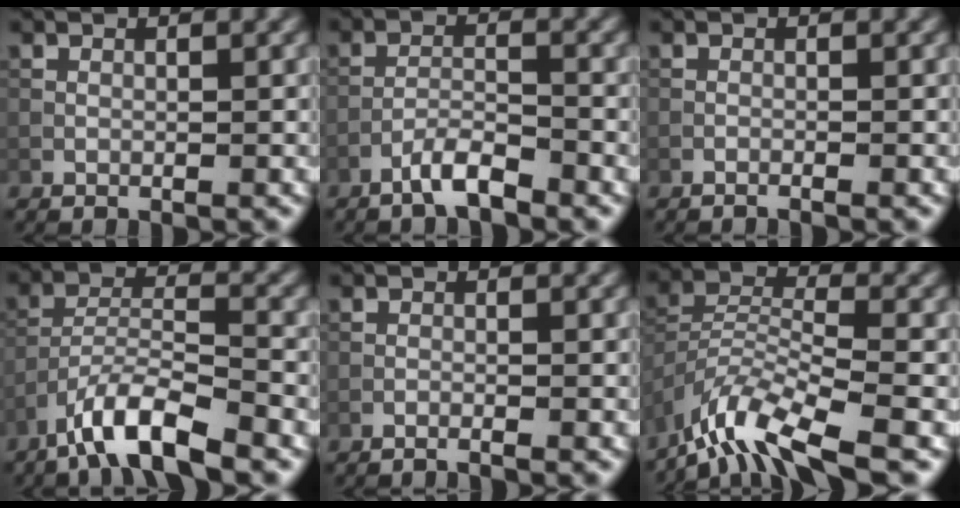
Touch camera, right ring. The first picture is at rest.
{"total": 2.9, "force": [-2.3, 0.4, 1.7], "torque": [-0.031, 0.008, -0.048]}
{"total": 0.7, "force": [-0.6, 0.0, 0.3], "torque": [-0.008, 0.004, -0.015]}
{"total": 6.4, "force": [-4.7, 1.3, 4.2], "torque": [-0.074, 0.001, -0.091]}
{"total": 1.0, "force": [-0.9, 0.0, 0.5], "torque": [-0.011, 0.005, -0.022]}
{"total": 7.9, "force": [-6.4, 1.7, 4.3], "torque": [-0.078, -0.007, -0.130]}